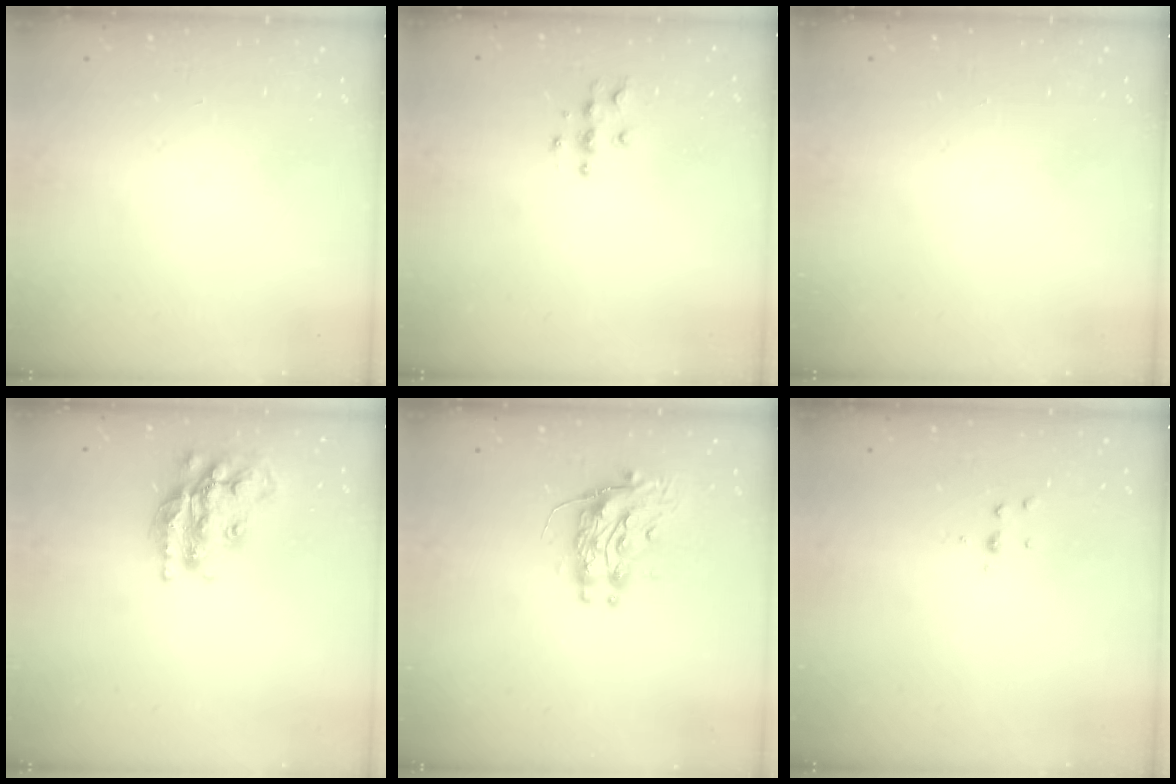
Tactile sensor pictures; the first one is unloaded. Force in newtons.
{"total": 4.0, "press": 4.0, "slide": 0.3}
{"total": 0.0}
{"total": 18.6, "press": 18.5, "slide": 1.5}
{"total": 10.0, "press": 9.9, "slide": 0.8}
{"total": 3.9, "press": 3.9, "slide": 0.4}